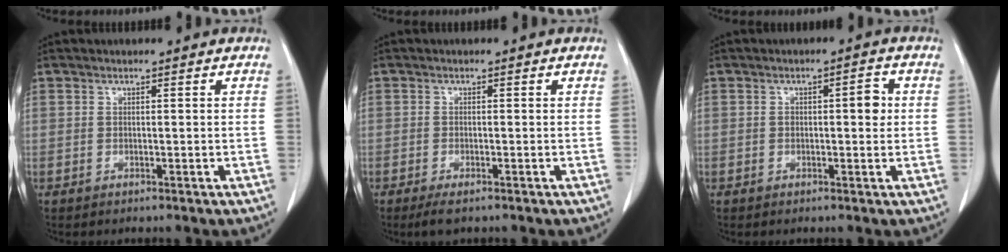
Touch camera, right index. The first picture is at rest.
{"total": 2.4, "force": [-1.6, 0.5, 1.6], "torque": [-0.029, -0.006, -0.026]}
{"total": 3.3, "force": [0.3, 1.2, 3.0], "torque": [-0.044, 0.010, 0.006]}